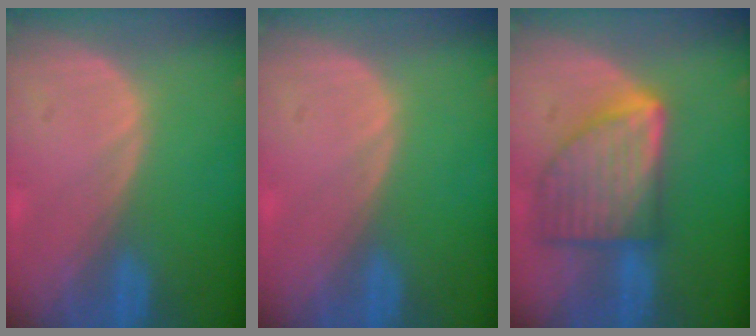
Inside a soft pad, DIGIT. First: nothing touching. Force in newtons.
{"total": 0.0}
{"total": 9.3, "press": 9.3, "slide": 0.5}